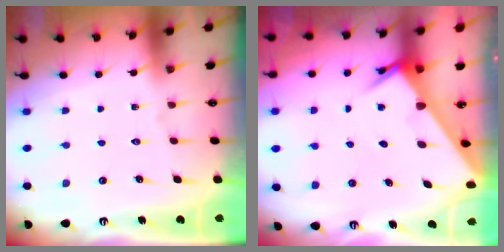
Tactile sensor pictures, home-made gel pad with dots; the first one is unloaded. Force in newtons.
{"total": 3.6, "press": 3.6, "slide": 0.4}